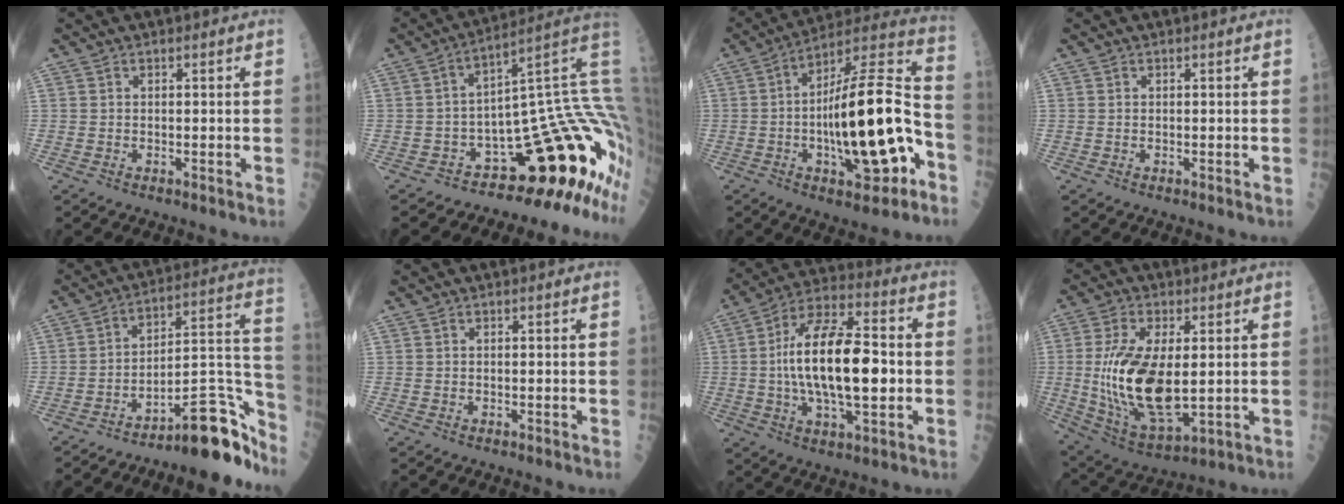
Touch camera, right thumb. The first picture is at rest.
{"total": 15.7, "force": [-2.0, 5.5, 14.6], "torque": [-0.097, 0.106, -0.032]}
{"total": 24.1, "force": [-5.5, 8.1, 22.0], "torque": [-0.359, 0.043, -0.077]}
{"total": 0.0}
{"total": 16.6, "force": [-12.5, 3.9, 10.2], "torque": [-0.102, 0.126, -0.196]}
{"total": 0.0}
{"total": 20.0, "force": [-0.4, 8.1, 18.3], "torque": [-0.316, 0.022, -0.011]}
{"total": 18.4, "force": [0.3, 8.2, 16.4], "torque": [-0.327, -0.018, 0.021]}